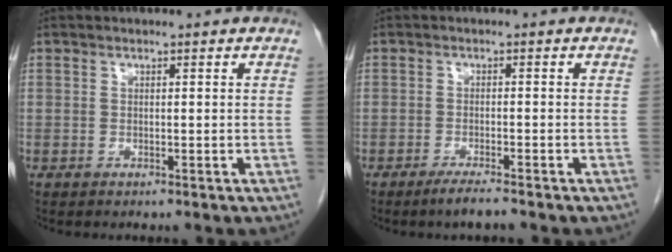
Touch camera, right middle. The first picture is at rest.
{"total": 2.8, "force": [-2.2, -0.2, 1.7], "torque": [-0.042, -0.009, -0.041]}